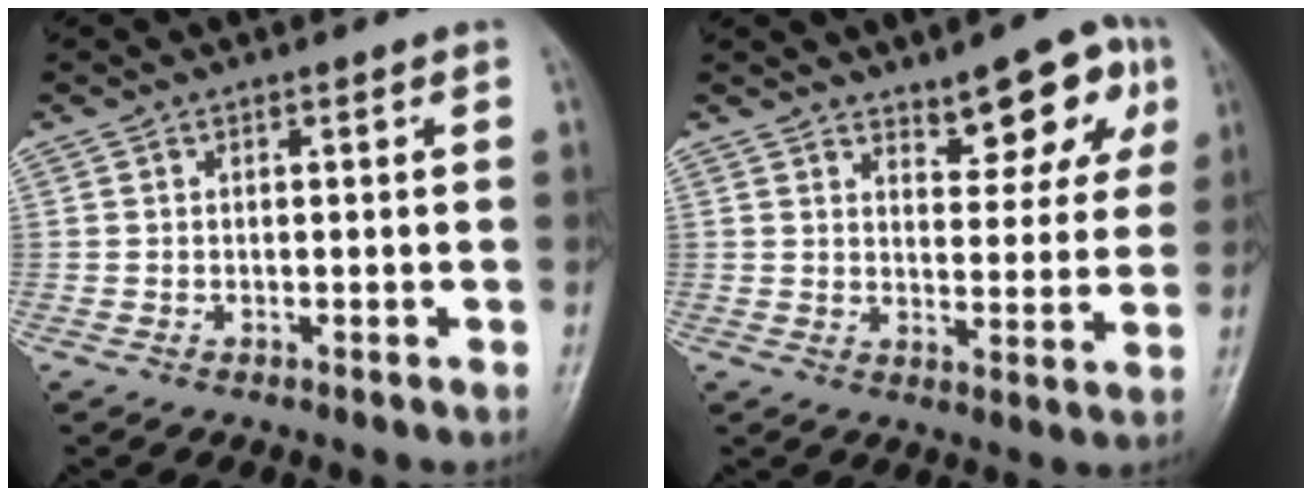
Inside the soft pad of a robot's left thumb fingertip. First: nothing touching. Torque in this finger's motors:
{"motor_torque": [0.07, 0.22, 0.01, -0.23, 0.10]}